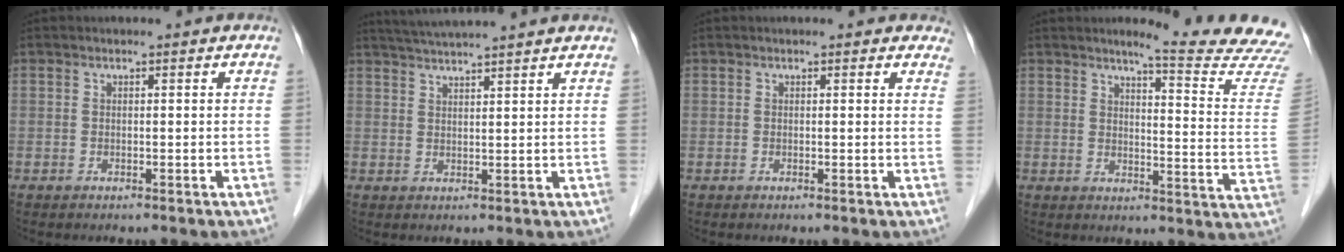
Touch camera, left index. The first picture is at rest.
{"total": 8.9, "force": [8.0, -1.0, 3.7], "torque": [-0.064, 0.032, 0.115]}
{"total": 4.1, "force": [3.7, 1.3, 1.2], "torque": [0.003, -0.001, 0.021]}
{"total": 15.3, "force": [14.5, -1.4, 4.6], "torque": [-0.059, -0.113, 0.154]}